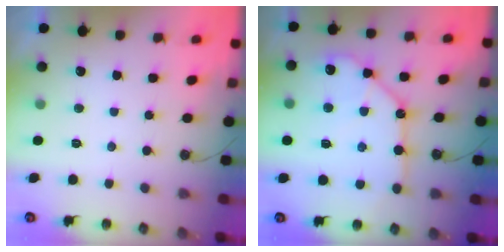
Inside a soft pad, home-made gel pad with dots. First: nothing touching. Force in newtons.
{"total": 14.5, "press": 14.4, "slide": 1.8}